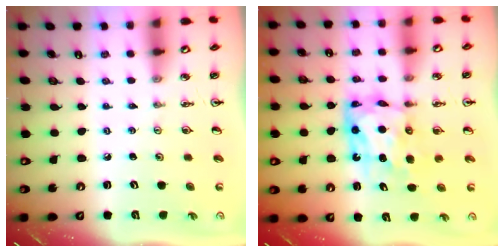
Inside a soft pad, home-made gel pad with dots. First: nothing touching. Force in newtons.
{"total": 9.1, "press": 9.1, "slide": 0.8}